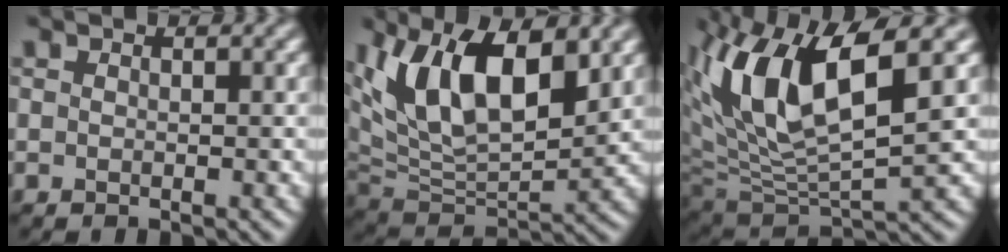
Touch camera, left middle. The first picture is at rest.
{"total": 10.8, "force": [4.7, 4.8, 8.4], "torque": [-0.143, 0.007, 0.081]}
{"total": 9.9, "force": [3.9, 3.7, 8.3], "torque": [-0.167, 0.004, 0.071]}